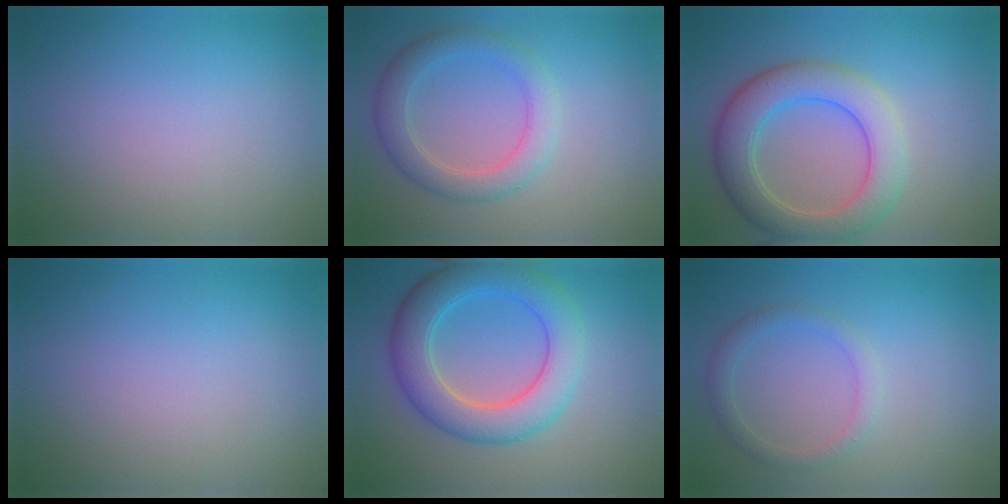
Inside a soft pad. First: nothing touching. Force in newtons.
{"total": 3.7, "press": 3.7, "slide": 0.3}
{"total": 6.4, "press": 6.4, "slide": 0.3}
{"total": 0.0}
{"total": 6.5, "press": 6.5, "slide": 0.3}
{"total": 1.8, "press": 1.8, "slide": 0.1}